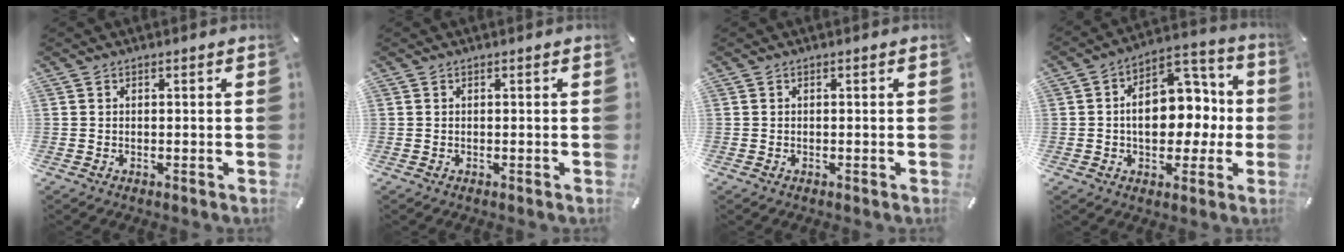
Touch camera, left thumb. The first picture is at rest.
{"total": 0.0}
{"total": 0.0}
{"total": 14.4, "force": [-0.2, 10.5, 9.8], "torque": [-0.118, 0.006, 0.002]}